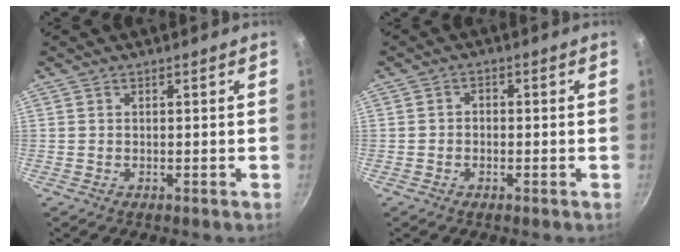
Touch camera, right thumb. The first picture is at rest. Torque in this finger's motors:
{"motor_torque": [-0.06, -0.06, -0.42, 0.18, 0.09]}